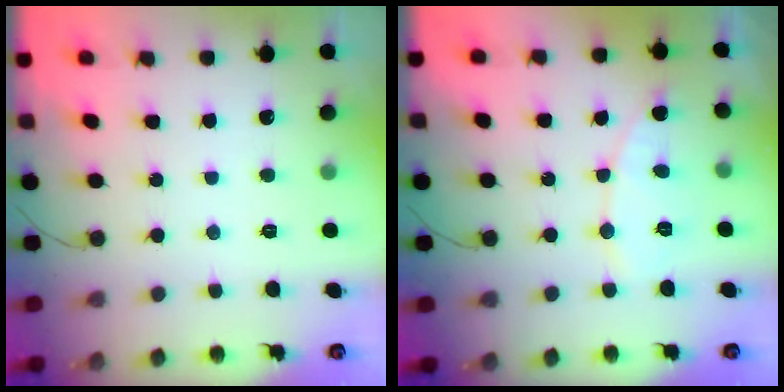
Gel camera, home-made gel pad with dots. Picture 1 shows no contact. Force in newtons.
{"total": 6.5, "press": 6.5, "slide": 0.4}